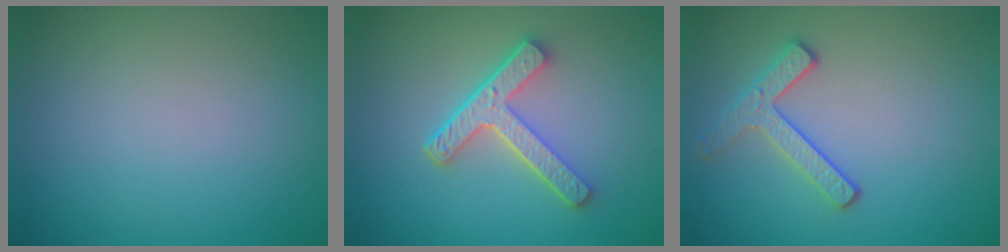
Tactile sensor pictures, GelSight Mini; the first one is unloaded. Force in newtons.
{"total": 4.7, "press": 3.6, "slide": 3.0}
{"total": 2.5, "press": 2.3, "slide": 0.9}